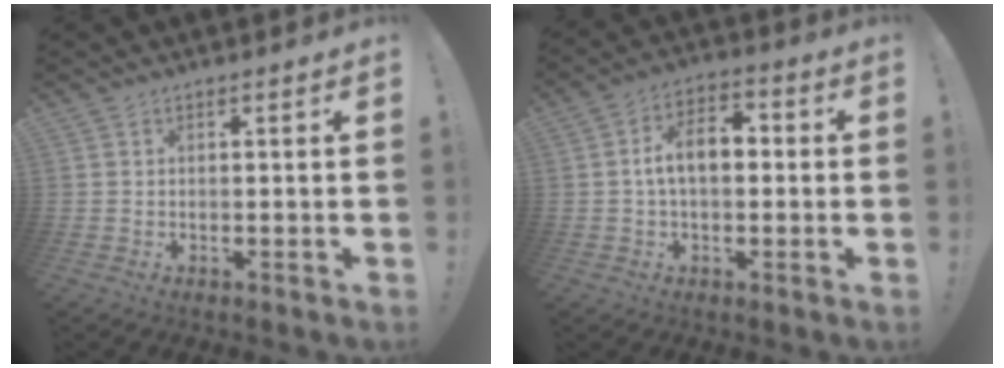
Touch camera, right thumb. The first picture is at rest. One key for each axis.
{"total": 9.7, "fx": 0.2, "fy": 5.5, "fz": 8.0, "tx": -0.127, "ty": 0.010, "tz": 0.003}